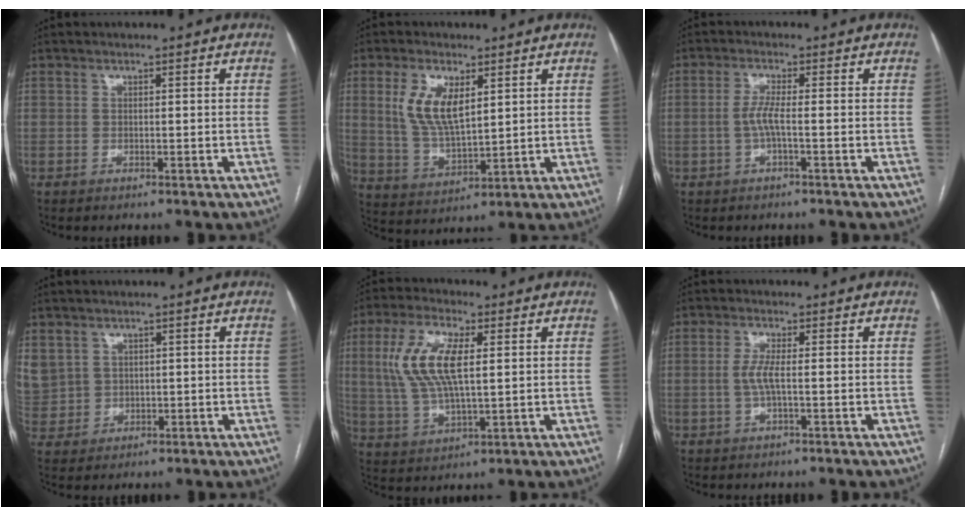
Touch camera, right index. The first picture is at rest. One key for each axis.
{"total": 8.7, "fx": 3.2, "fy": 3.4, "fz": 7.3, "tx": -0.155, "ty": 0.003, "tz": 0.069}
{"total": 2.9, "fx": -0.7, "fy": 0.0, "fz": 2.8, "tx": -0.058, "ty": 0.002, "tz": -0.014}
{"total": 10.2, "fx": 2.7, "fy": 9.3, "fz": 3.2, "tx": -0.128, "ty": 0.030, "tz": 0.077}
{"total": 11.1, "fx": 2.5, "fy": 3.5, "fz": 10.2, "tx": -0.231, "ty": 0.010, "tz": 0.051}
{"total": 2.9, "fx": -0.3, "fy": 0.2, "fz": 2.8, "tx": -0.064, "ty": -0.001, "tz": -0.006}